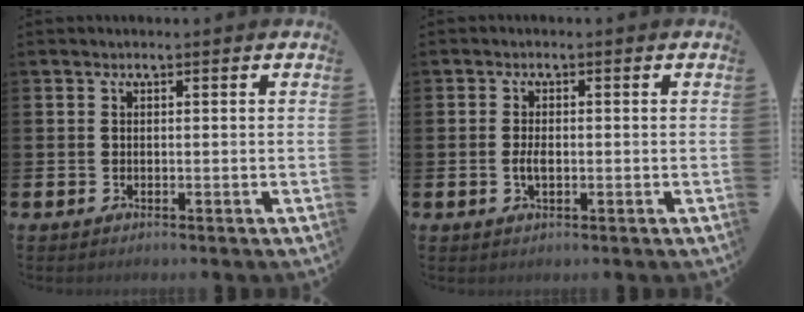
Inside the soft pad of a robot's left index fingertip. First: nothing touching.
{"total": 2.0, "force": [-0.5, 0.9, 1.7], "torque": [-0.031, -0.001, -0.009]}